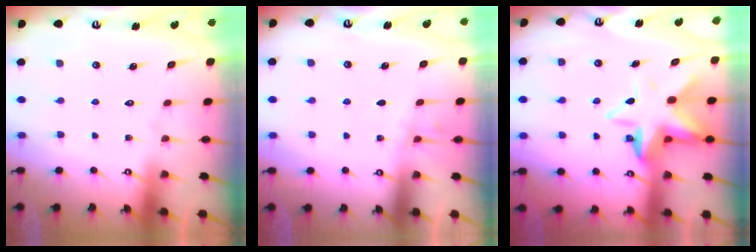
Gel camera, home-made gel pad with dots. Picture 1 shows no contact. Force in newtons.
{"total": 1.8, "press": 1.7, "slide": 0.3}
{"total": 9.6, "press": 9.5, "slide": 1.5}